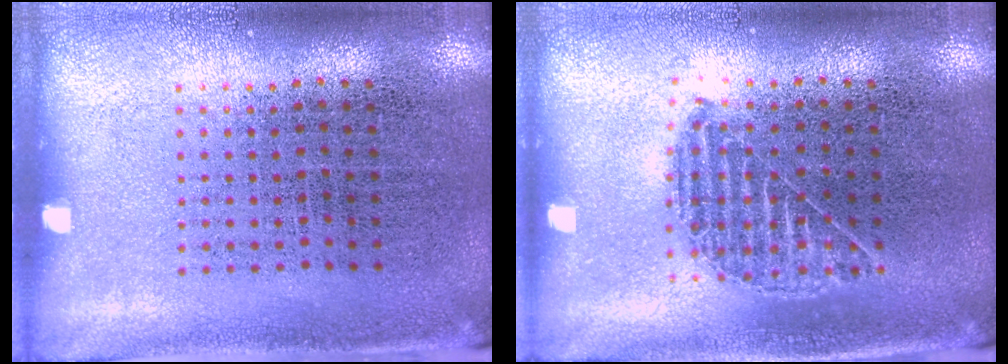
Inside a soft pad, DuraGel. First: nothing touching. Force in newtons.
{"total": 1.0, "press": 0.9, "slide": 0.3}